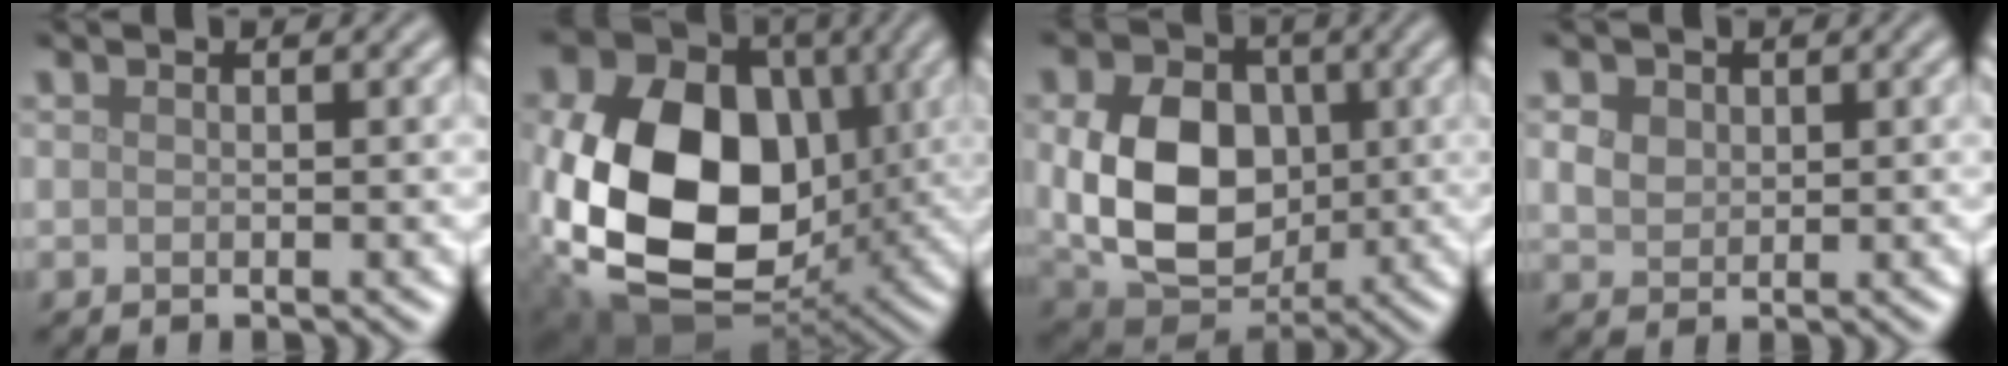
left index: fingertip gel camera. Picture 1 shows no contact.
{"total": 17.9, "force": [-0.4, 13.1, 12.2], "torque": [-0.246, -0.038, 0.004]}
{"total": 10.3, "force": [0.3, 7.6, 6.9], "torque": [-0.149, -0.013, 0.009]}
{"total": 2.1, "force": [0.8, 1.7, 1.0], "torque": [-0.021, 0.002, 0.010]}